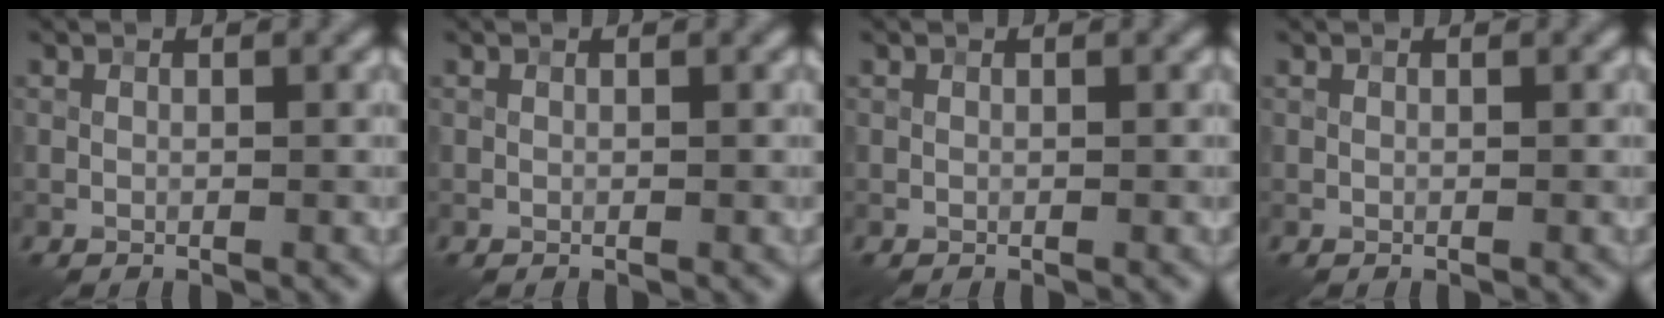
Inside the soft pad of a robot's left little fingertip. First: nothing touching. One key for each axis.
{"total": 0.0}
{"total": 0.0}
{"total": 0.0}